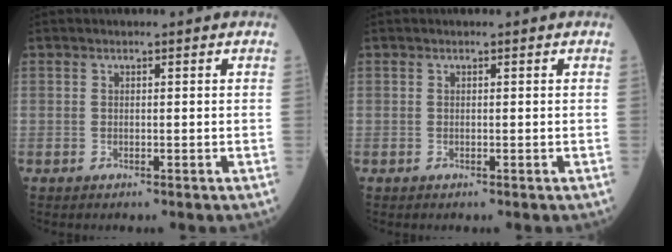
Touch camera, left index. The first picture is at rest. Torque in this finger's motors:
{"motor_torque": [0.00, 0.00, 0.00, 0.00]}